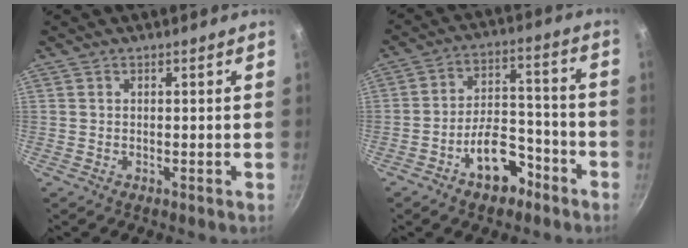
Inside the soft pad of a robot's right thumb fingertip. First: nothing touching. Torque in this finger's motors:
{"motor_torque": [1.86, 0.61, 1.17, -0.83, 0.05]}